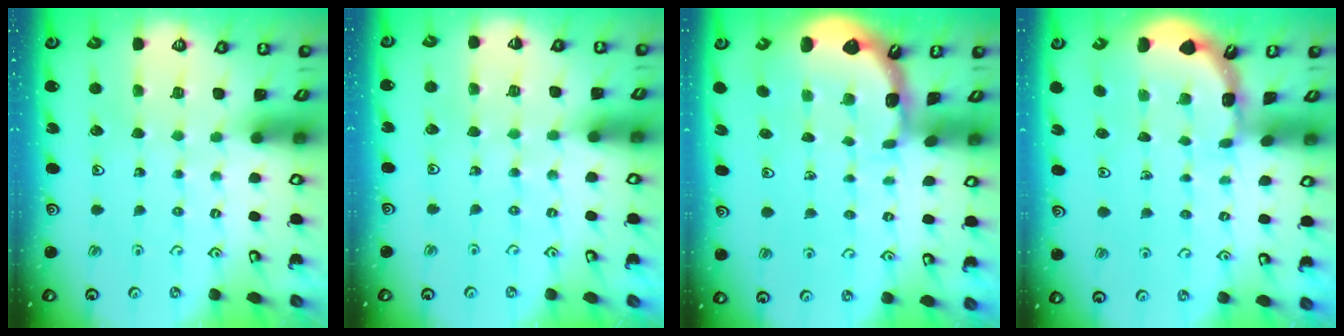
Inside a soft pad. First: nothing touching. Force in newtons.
{"total": 3.0, "press": 2.9, "slide": 0.6}
{"total": 1.3, "press": 1.3, "slide": 0.1}
{"total": 1.7, "press": 1.7, "slide": 0.1}